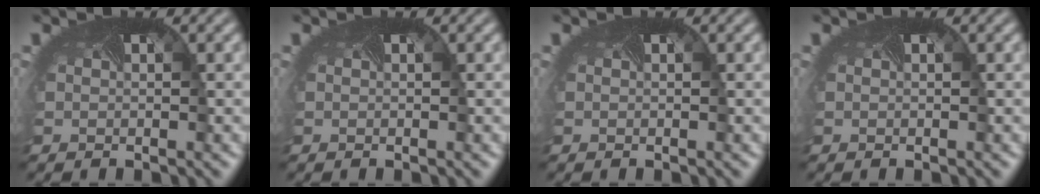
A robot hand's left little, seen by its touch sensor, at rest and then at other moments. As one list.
[{"total": 0.0}, {"total": 0.0}, {"total": 0.0}]